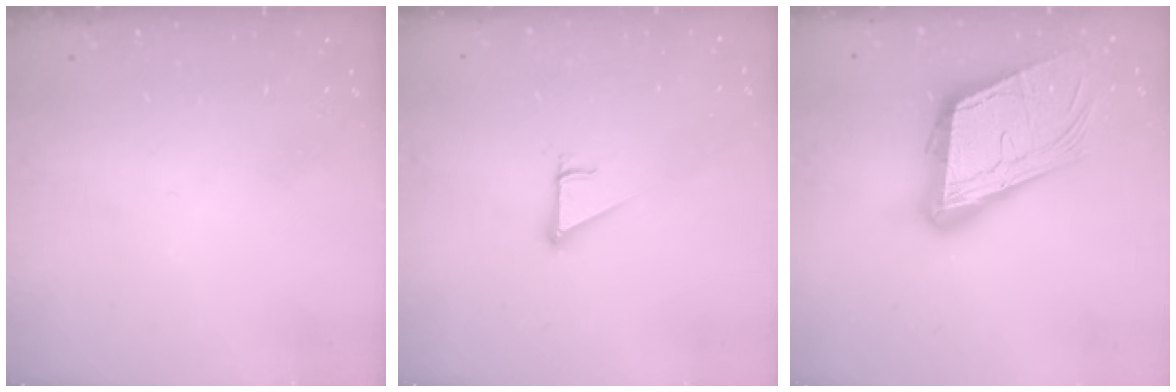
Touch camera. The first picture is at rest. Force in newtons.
{"total": 2.7, "press": 2.7, "slide": 0.3}
{"total": 19.0, "press": 18.8, "slide": 3.0}